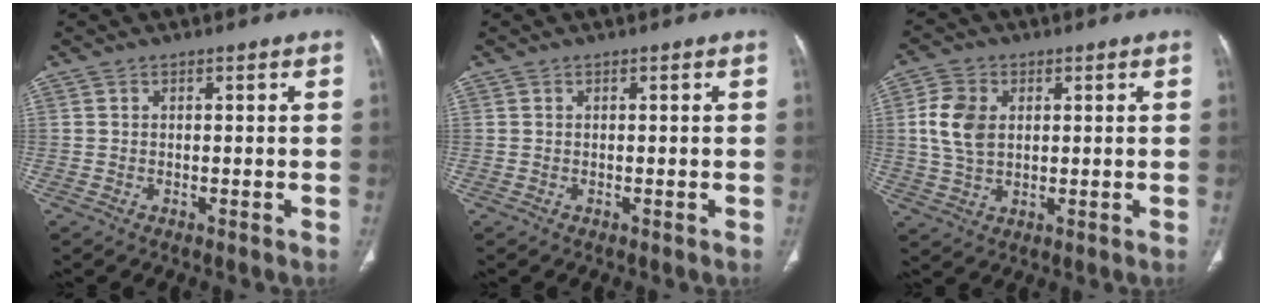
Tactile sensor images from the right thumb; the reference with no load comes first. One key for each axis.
{"total": 0.0}
{"total": 8.2, "fx": 1.5, "fy": 5.7, "fz": 5.7, "tx": -0.111, "ty": 0.002, "tz": 0.032}